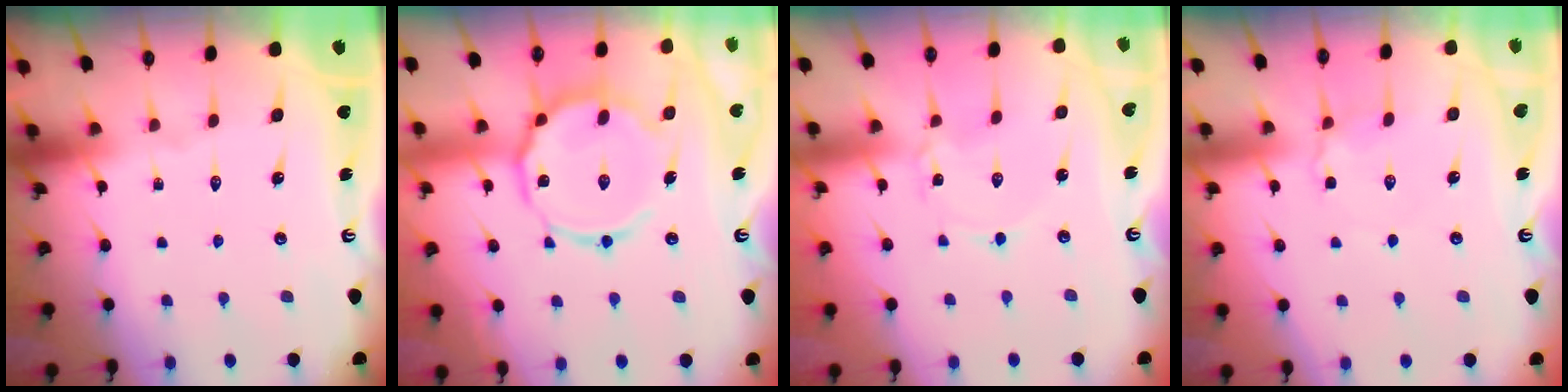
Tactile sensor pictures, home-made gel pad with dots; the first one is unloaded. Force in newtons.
{"total": 14.9, "press": 14.9, "slide": 1.3}
{"total": 1.2, "press": 1.2, "slide": 0.1}
{"total": 4.1, "press": 4.1, "slide": 0.9}